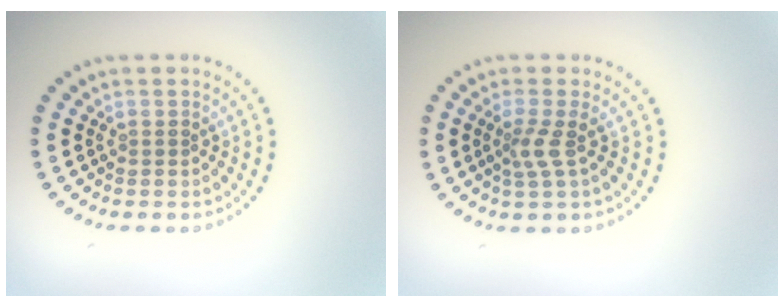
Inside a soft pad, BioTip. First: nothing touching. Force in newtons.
{"total": 2.0, "press": 1.4, "slide": 1.4}